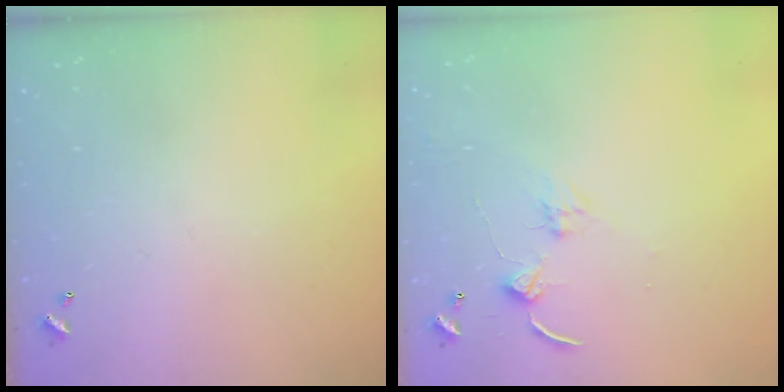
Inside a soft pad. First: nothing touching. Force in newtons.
{"total": 2.4, "press": 2.3, "slide": 0.4}